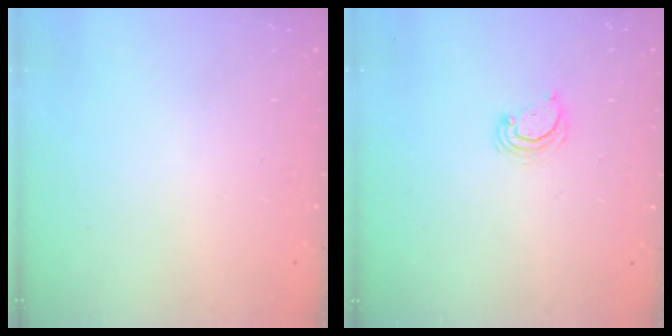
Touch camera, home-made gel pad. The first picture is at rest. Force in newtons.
{"total": 4.3, "press": 4.3, "slide": 0.4}